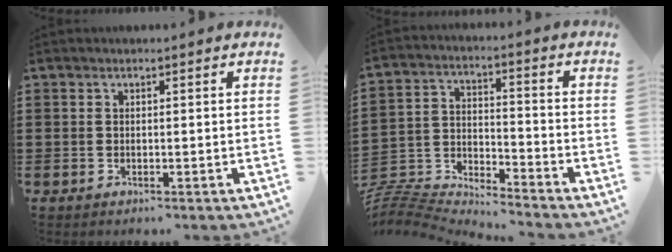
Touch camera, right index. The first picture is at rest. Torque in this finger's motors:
{"motor_torque": [-1.60, 0.54, -1.05, -0.21]}